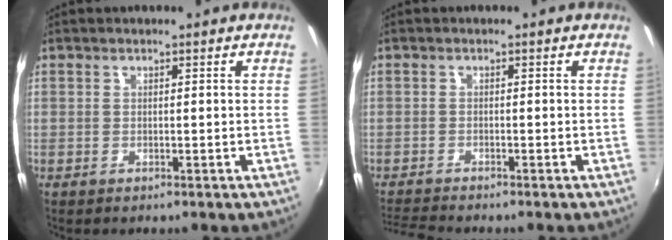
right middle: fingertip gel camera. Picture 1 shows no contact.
{"total": 4.4, "force": [-4.1, -0.1, 1.4], "torque": [-0.045, -0.020, -0.078]}